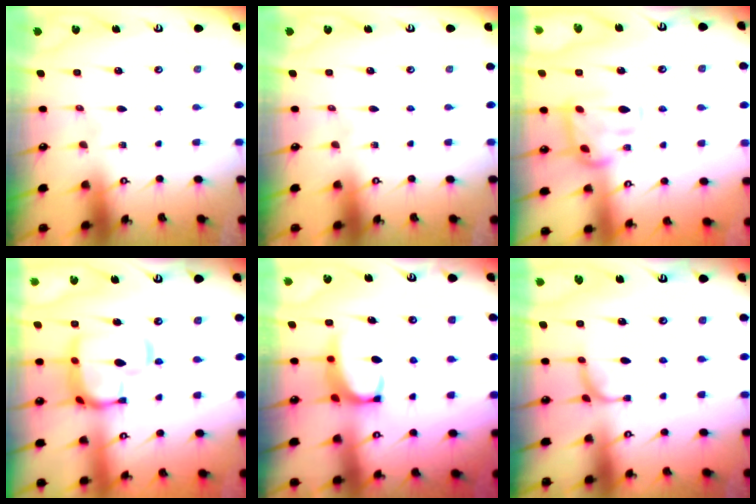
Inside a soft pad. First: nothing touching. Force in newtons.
{"total": 0.0}
{"total": 3.7, "press": 3.6, "slide": 0.9}
{"total": 10.0, "press": 9.9, "slide": 1.5}
{"total": 2.0, "press": 2.0, "slide": 0.3}
{"total": 0.8, "press": 0.4, "slide": 0.7}